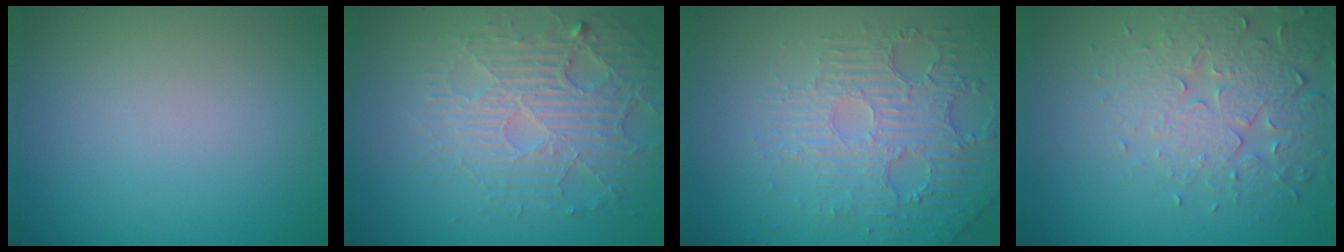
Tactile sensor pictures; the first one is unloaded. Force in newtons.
{"total": 4.7, "press": 4.1, "slide": 2.3}
{"total": 6.1, "press": 3.8, "slide": 4.8}
{"total": 4.2, "press": 4.2, "slide": 0.5}